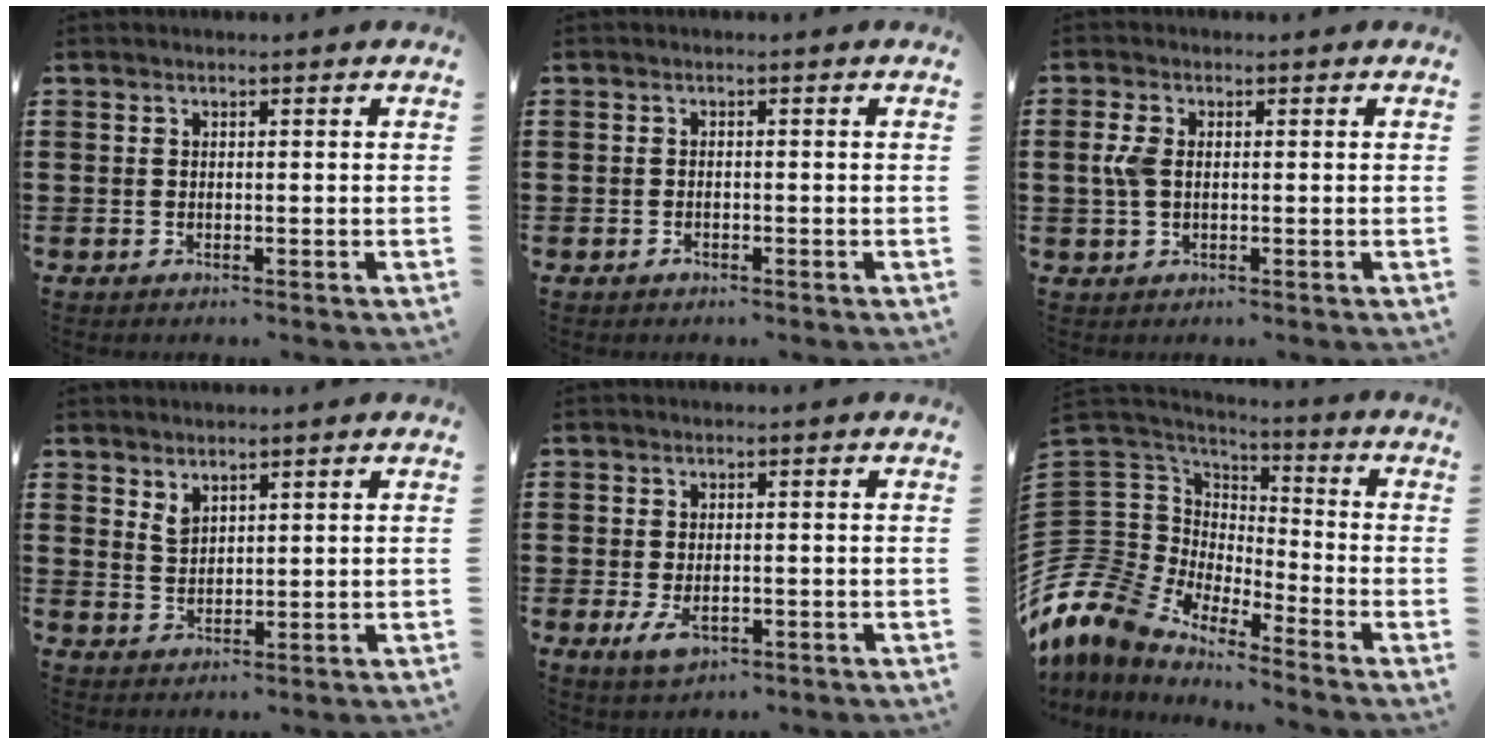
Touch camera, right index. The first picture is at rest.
{"total": 0.7, "force": [-0.6, 0.3, 0.3], "torque": [-0.007, -0.002, -0.011]}
{"total": 3.7, "force": [0.2, 2.2, 3.0], "torque": [-0.084, 0.001, -0.004]}
{"total": 2.3, "force": [1.9, 1.1, 0.7], "torque": [-0.018, 0.002, 0.036]}
{"total": 3.1, "force": [-0.9, 1.7, 2.5], "torque": [-0.058, -0.005, -0.020]}
{"total": 8.6, "force": [-6.8, 5.2, 0.9], "torque": [-0.098, -0.036, -0.147]}